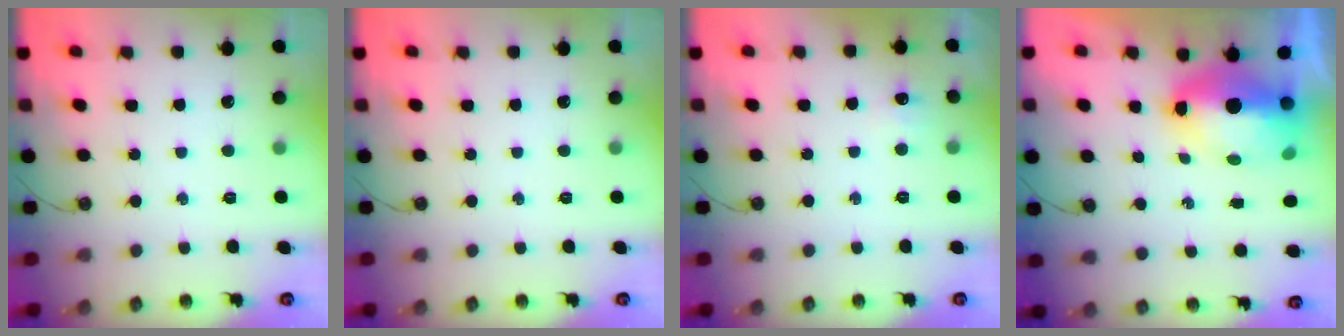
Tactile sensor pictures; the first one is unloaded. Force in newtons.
{"total": 0.0}
{"total": 5.5, "press": 5.4, "slide": 0.7}
{"total": 11.9, "press": 11.8, "slide": 1.7}